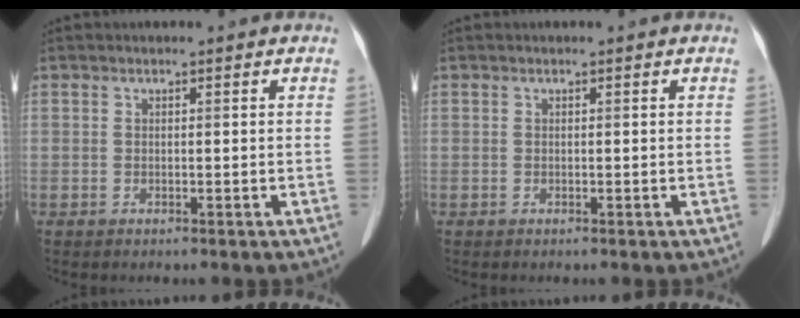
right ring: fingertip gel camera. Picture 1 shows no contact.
{"total": 0.0}